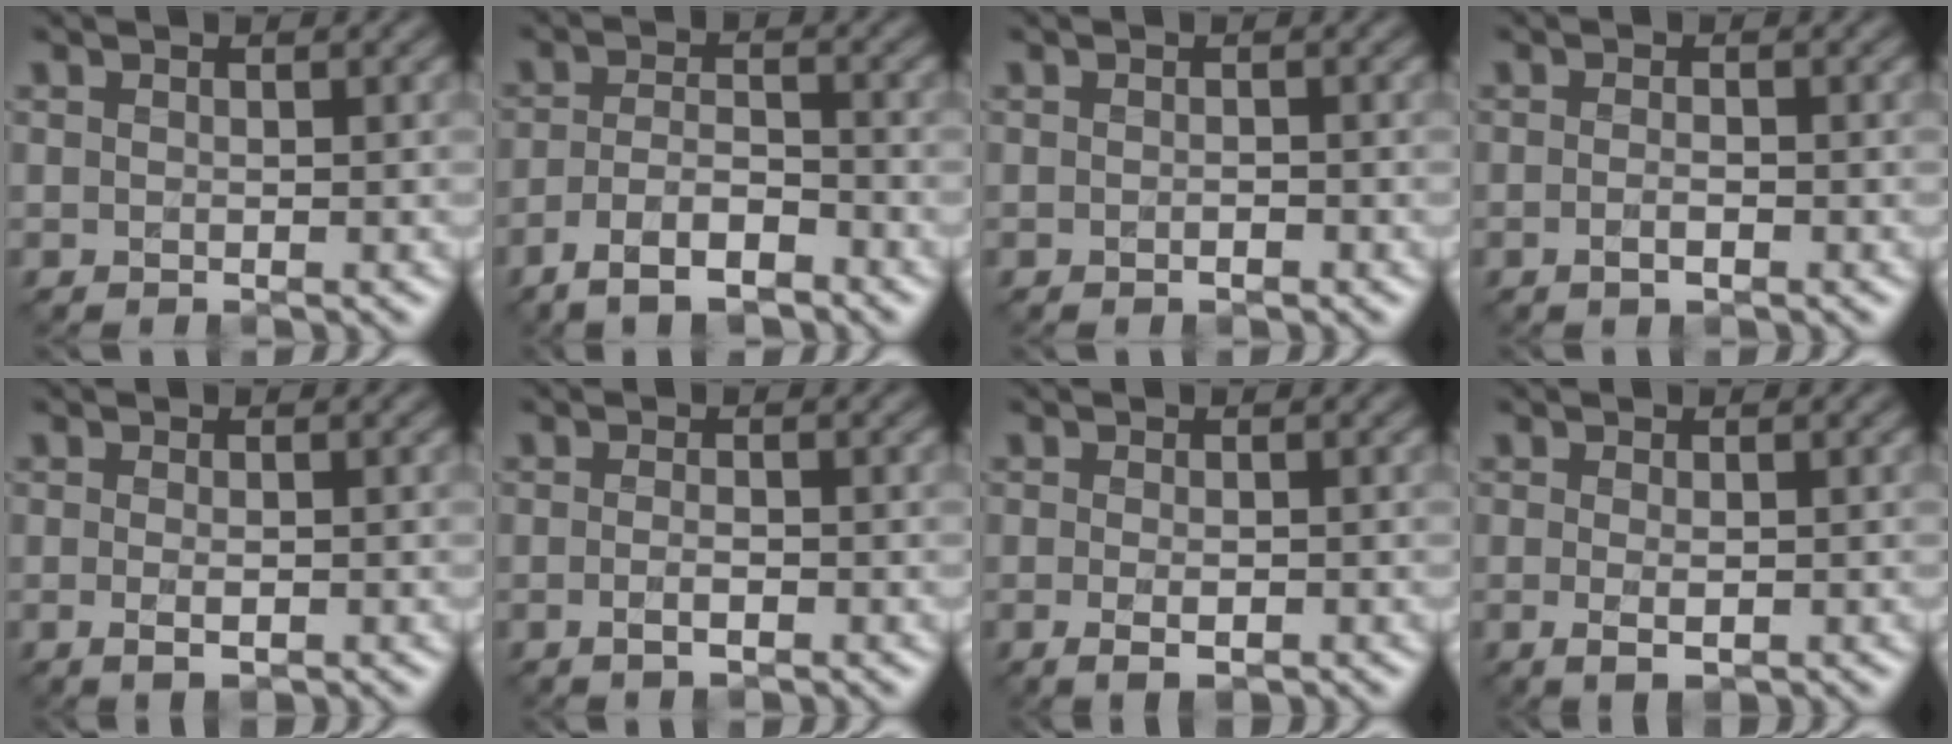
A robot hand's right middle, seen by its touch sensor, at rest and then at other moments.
{"total": 5.1, "force": [-3.4, 1.8, 3.4], "torque": [-0.063, 0.000, -0.067]}
{"total": 0.8, "force": [-0.4, 0.2, 0.6], "torque": [-0.010, 0.000, -0.006]}
{"total": 1.3, "force": [-0.6, 0.4, 1.1], "torque": [-0.022, -0.003, -0.012]}
{"total": 1.6, "force": [-0.5, 0.6, 1.5], "torque": [-0.029, -0.007, -0.008]}
{"total": 1.7, "force": [-0.7, 0.5, 1.4], "torque": [-0.028, -0.004, -0.014]}
{"total": 1.9, "force": [-0.7, 0.7, 1.7], "torque": [-0.031, -0.006, -0.010]}
{"total": 1.8, "force": [-0.4, 0.6, 1.7], "torque": [-0.033, -0.009, -0.005]}